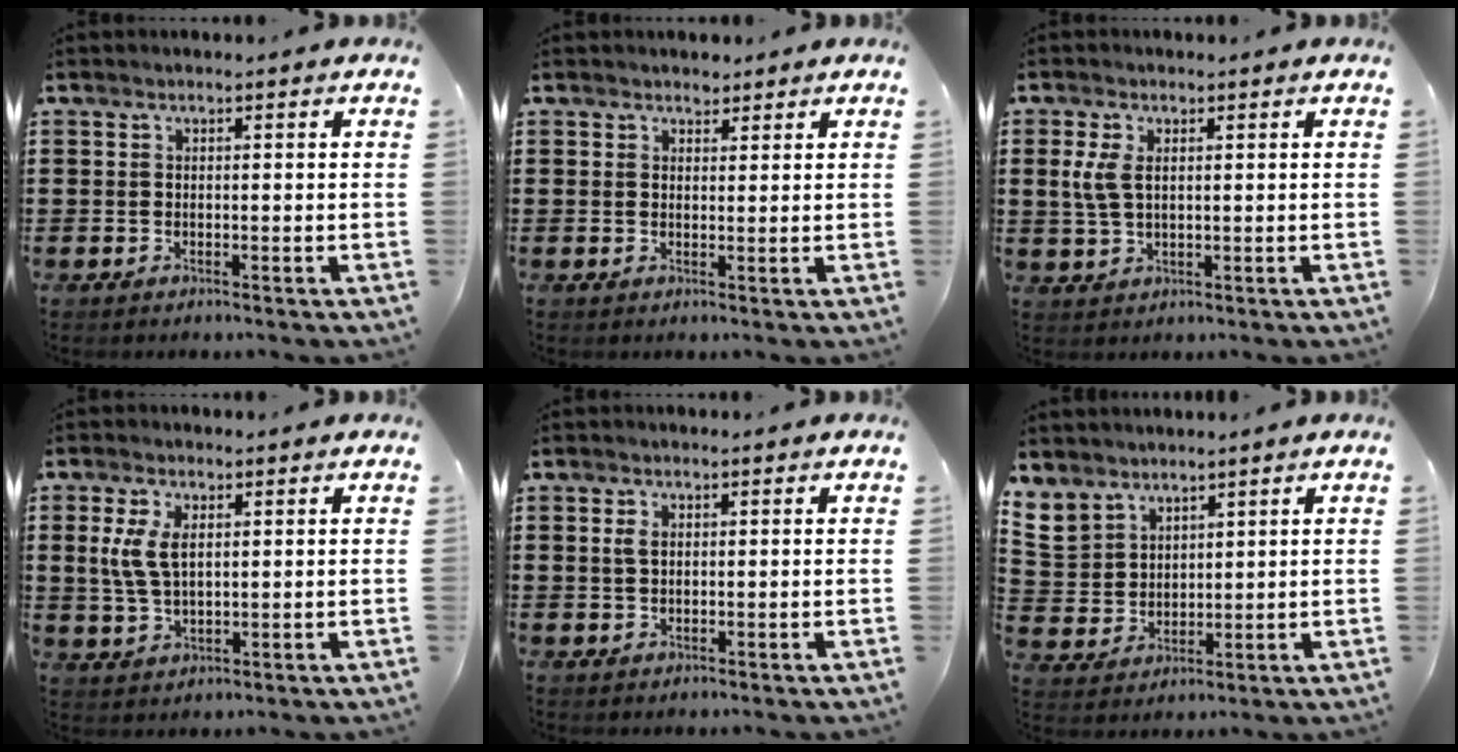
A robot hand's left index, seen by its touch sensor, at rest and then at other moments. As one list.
[{"total": 1.8, "force": [1.6, 0.9, 0.2], "torque": [0.000, 0.004, 0.029]}, {"total": 4.1, "force": [0.9, 2.1, 3.4], "torque": [-0.089, 0.003, 0.011]}, {"total": 5.5, "force": [1.5, 2.7, 4.5], "torque": [-0.119, 0.001, 0.019]}, {"total": 1.9, "force": [0.5, 1.1, 1.5], "torque": [-0.034, 0.006, 0.008]}, {"total": 4.9, "force": [3.9, 3.0, 0.1], "torque": [-0.030, -0.010, 0.073]}]